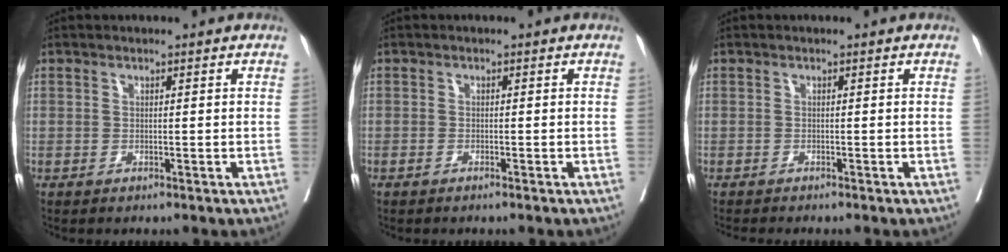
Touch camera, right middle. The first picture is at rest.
{"total": 0.8, "force": [-0.6, 0.1, 0.5], "torque": [-0.010, -0.002, -0.010]}
{"total": 2.3, "force": [-2.1, -0.1, 0.9], "torque": [-0.012, -0.004, -0.033]}